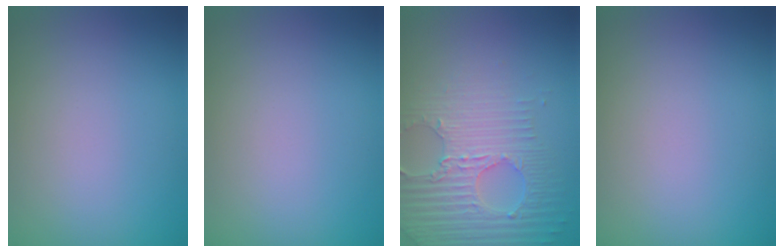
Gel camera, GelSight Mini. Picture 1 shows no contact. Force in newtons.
{"total": 0.0}
{"total": 4.7, "press": 4.2, "slide": 2.1}
{"total": 0.0}